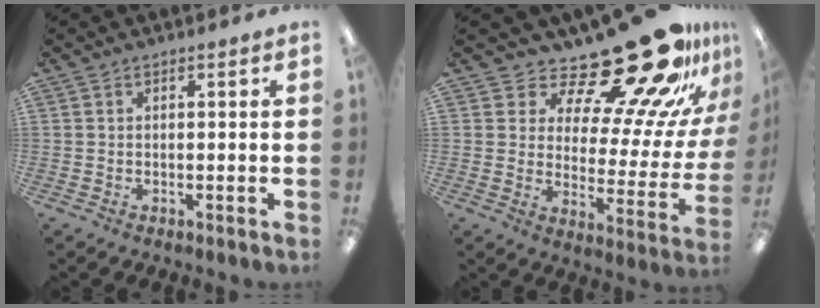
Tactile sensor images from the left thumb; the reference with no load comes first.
{"total": 23.1, "force": [18.6, 6.4, 12.0], "torque": [-0.166, -0.142, 0.299]}